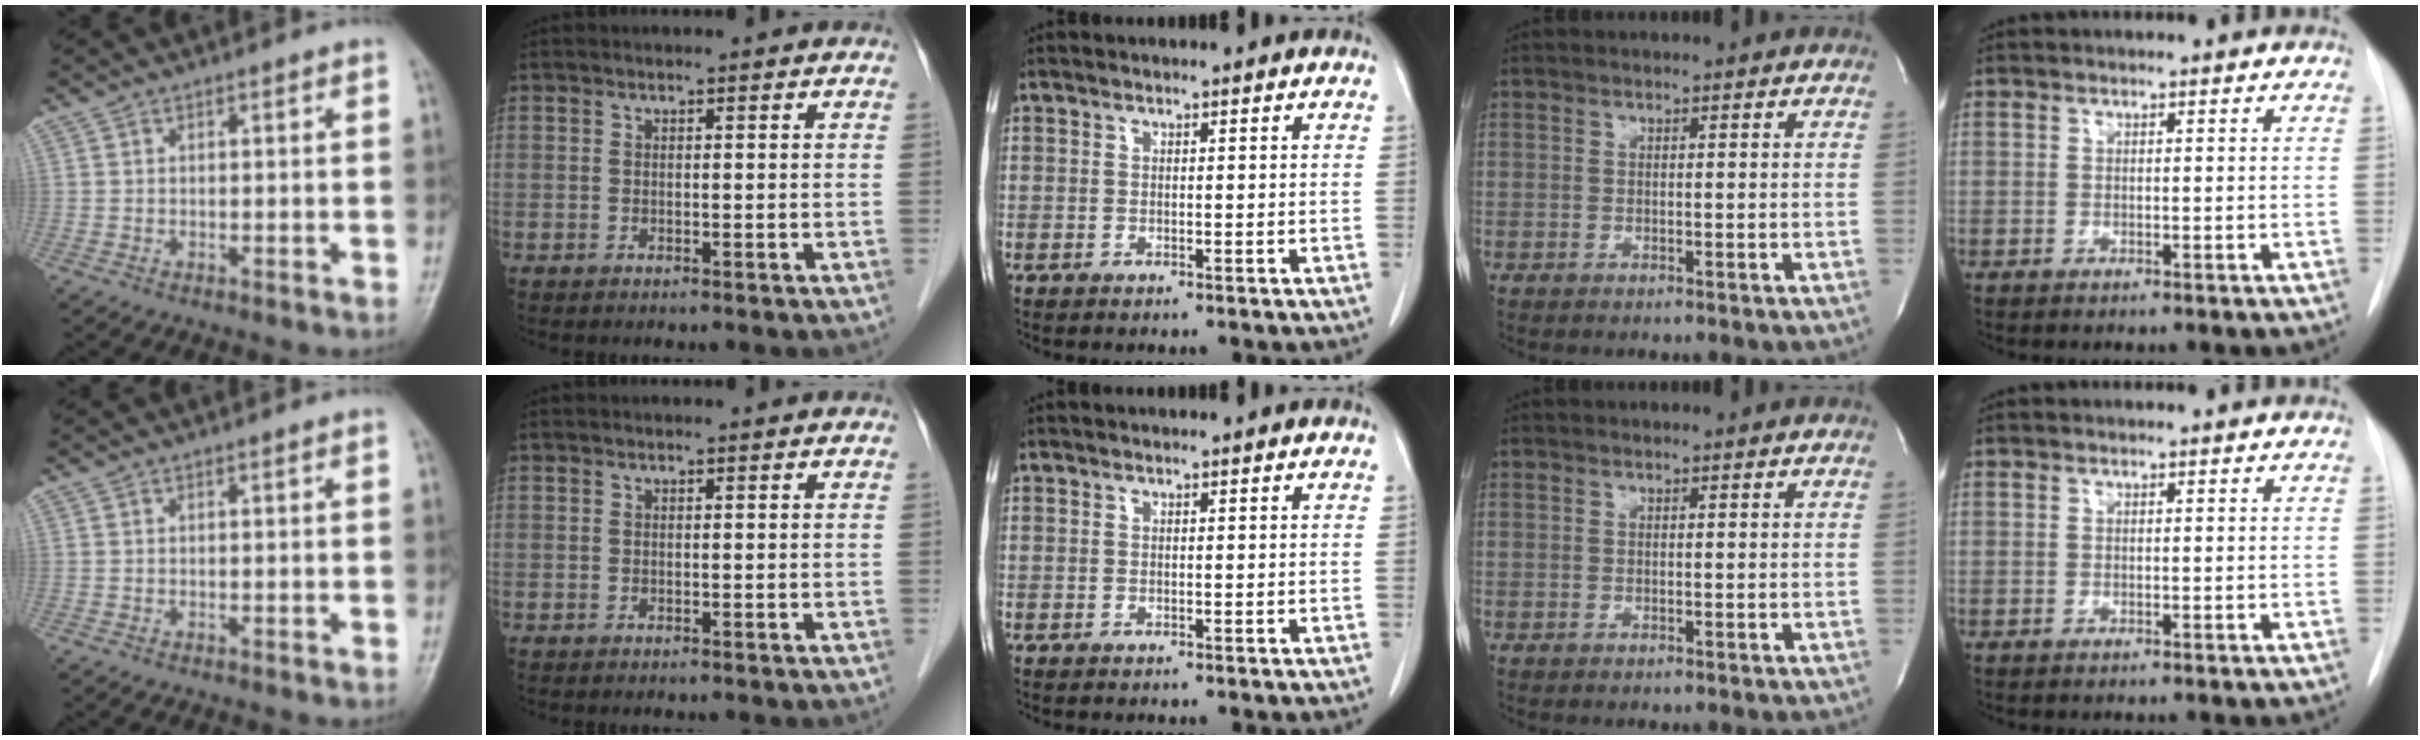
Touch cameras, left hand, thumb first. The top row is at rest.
{}